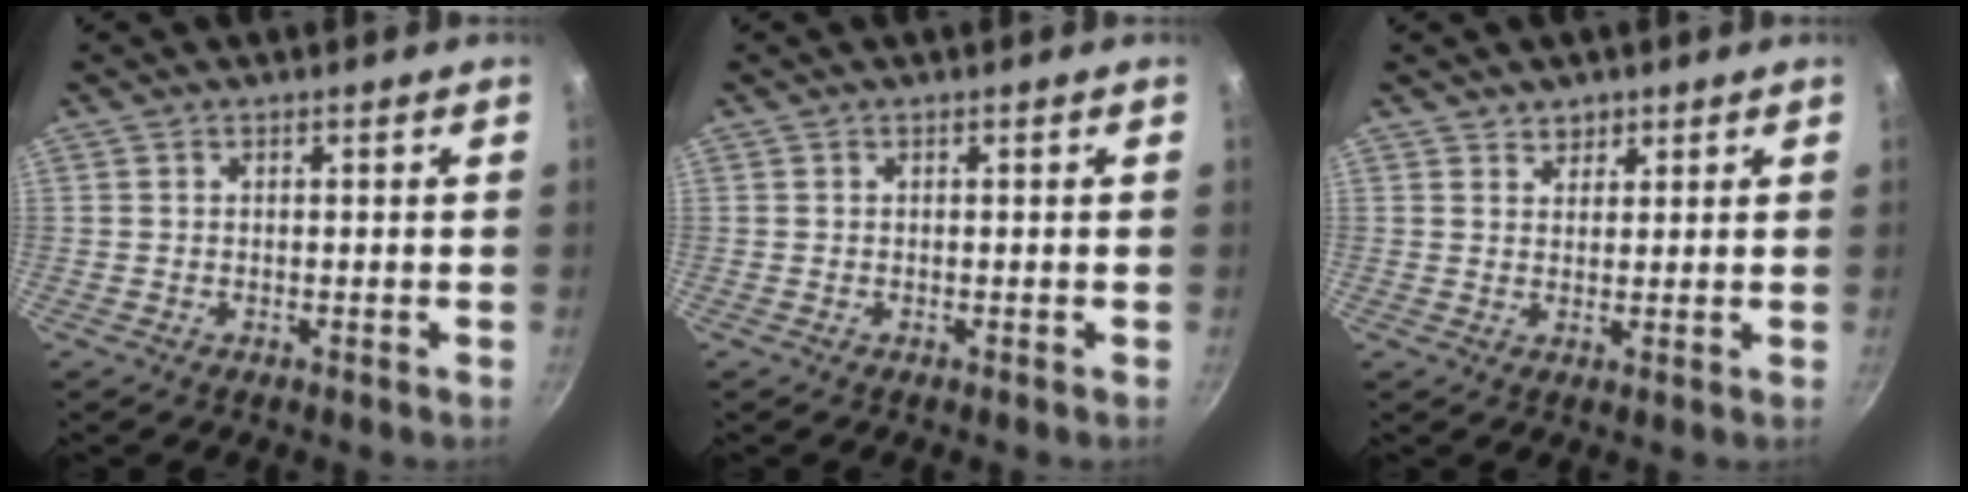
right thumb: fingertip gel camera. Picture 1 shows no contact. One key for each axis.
{"total": 0.0}
{"total": 2.7, "fx": 2.0, "fy": 1.9, "fz": 0.4, "tx": 0.012, "ty": -0.009, "tz": 0.030}